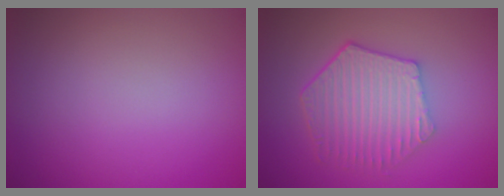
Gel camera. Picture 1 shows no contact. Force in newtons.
{"total": 5.8, "press": 4.3, "slide": 3.8}